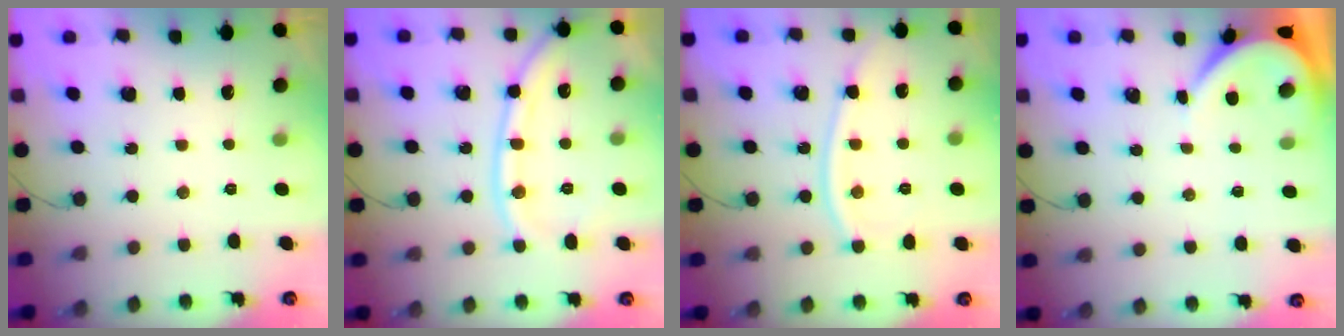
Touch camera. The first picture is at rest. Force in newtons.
{"total": 13.1, "press": 13.1, "slide": 1.4}
{"total": 11.3, "press": 11.2, "slide": 1.3}
{"total": 3.4, "press": 3.4, "slide": 0.5}